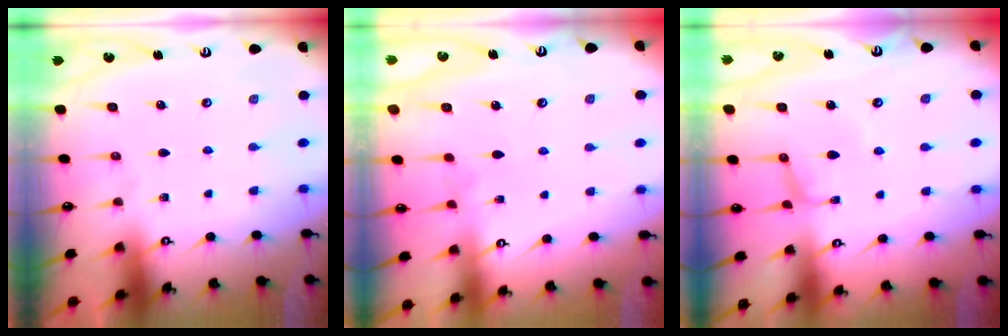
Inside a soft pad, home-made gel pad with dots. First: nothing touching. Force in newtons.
{"total": 4.8, "press": 4.8, "slide": 0.1}
{"total": 0.9, "press": 0.7, "slide": 0.5}